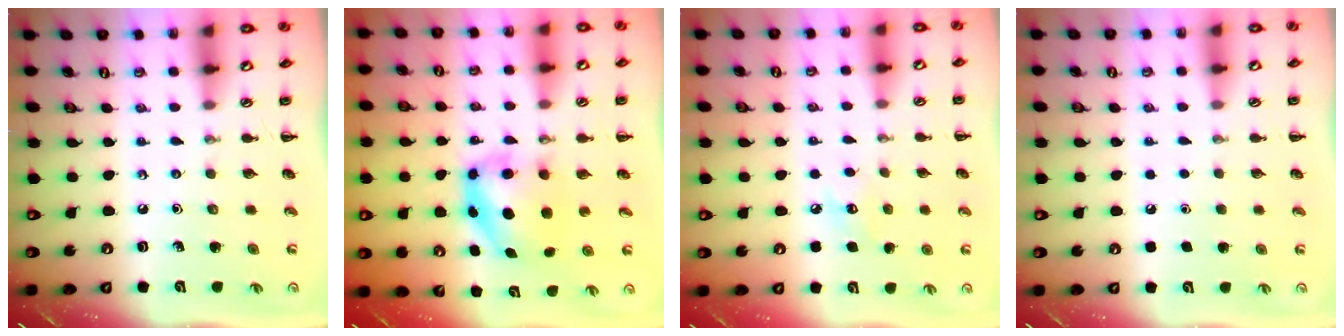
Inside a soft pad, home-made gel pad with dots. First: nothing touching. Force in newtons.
{"total": 6.5, "press": 6.4, "slide": 0.9}
{"total": 6.0, "press": 5.8, "slide": 1.6}
{"total": 1.7, "press": 1.7, "slide": 0.1}